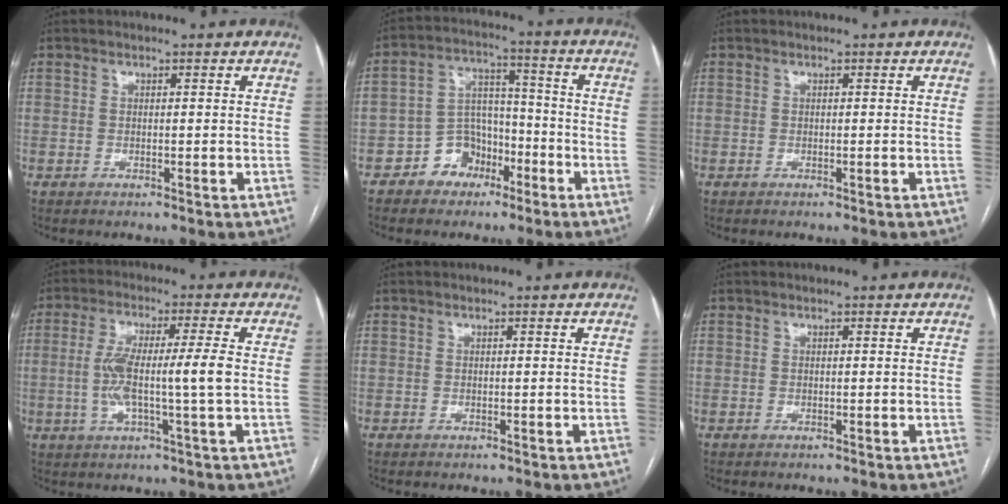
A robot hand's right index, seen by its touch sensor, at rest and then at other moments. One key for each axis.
{"total": 7.7, "fx": -4.5, "fy": 5.8, "fz": 2.5, "tx": -0.047, "ty": 0.028, "tz": -0.073}
{"total": 0.0}
{"total": 9.2, "fx": -0.5, "fy": 0.0, "fz": 9.2, "tx": -0.180, "ty": 0.007, "tz": -0.013}
{"total": 0.0}
{"total": 0.0}